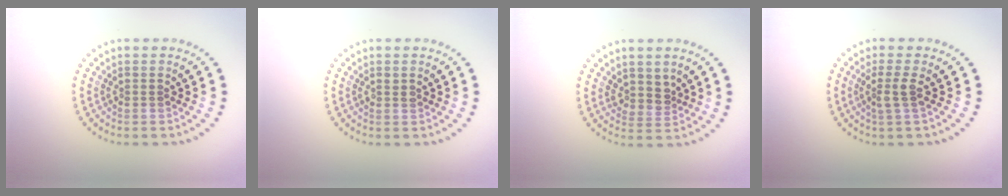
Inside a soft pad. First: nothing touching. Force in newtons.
{"total": 0.8, "press": 0.8, "slide": 0.2}
{"total": 2.0, "press": 1.5, "slide": 1.2}
{"total": 1.9, "press": 1.5, "slide": 1.2}